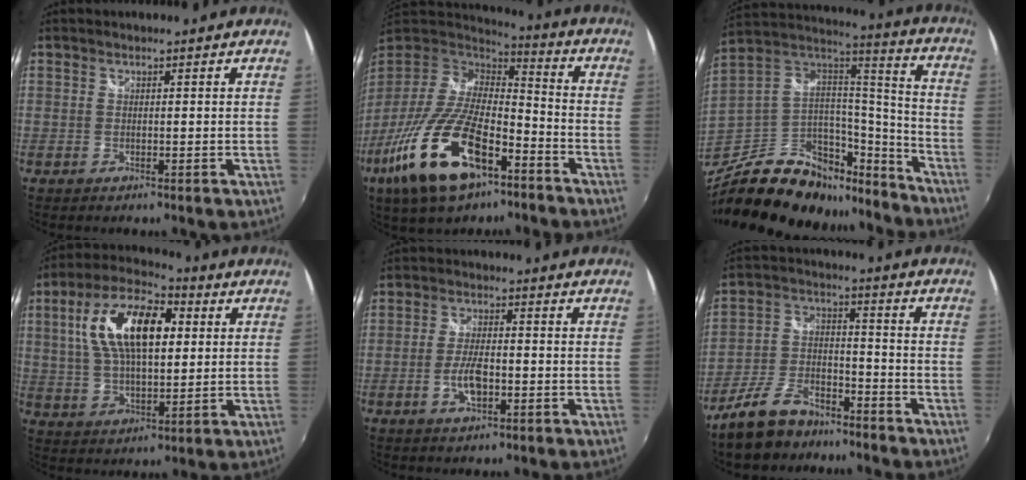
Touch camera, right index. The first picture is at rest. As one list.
[{"total": 24.1, "force": [-13.0, 10.2, 17.5], "torque": [-0.361, -0.043, -0.228]}, {"total": 28.3, "force": [-18.9, 15.1, 14.6], "torque": [-0.282, 0.045, -0.280]}, {"total": 16.9, "force": [3.9, 7.9, 14.4], "torque": [-0.271, 0.027, 0.067]}, {"total": 5.6, "force": [-2.0, 2.3, 4.8], "torque": [-0.099, -0.001, -0.036]}, {"total": 12.2, "force": [-9.2, 5.7, 5.7], "torque": [-0.132, 0.005, -0.161]}]